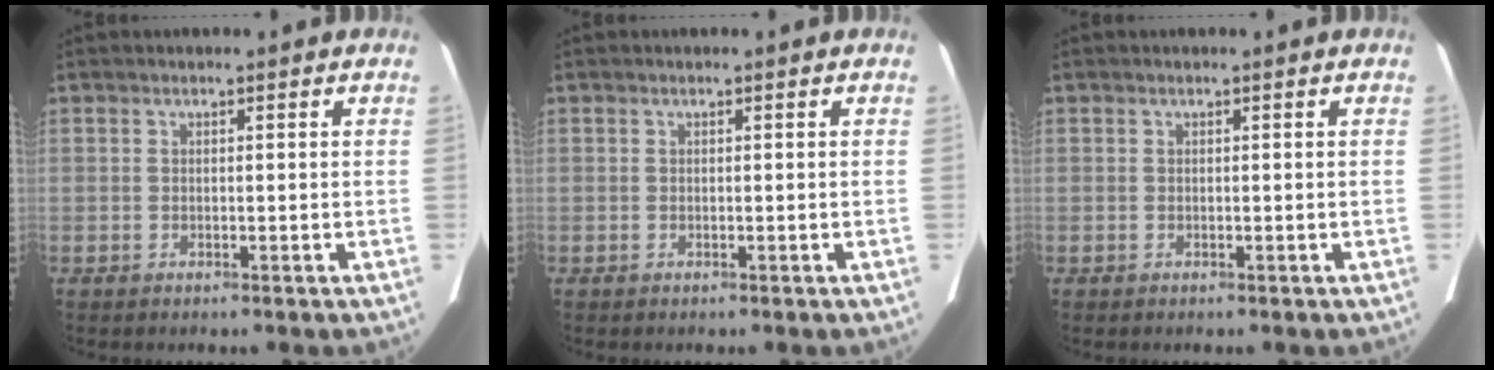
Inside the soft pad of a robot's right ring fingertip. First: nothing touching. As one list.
[{"total": 0.0}, {"total": 0.0}]